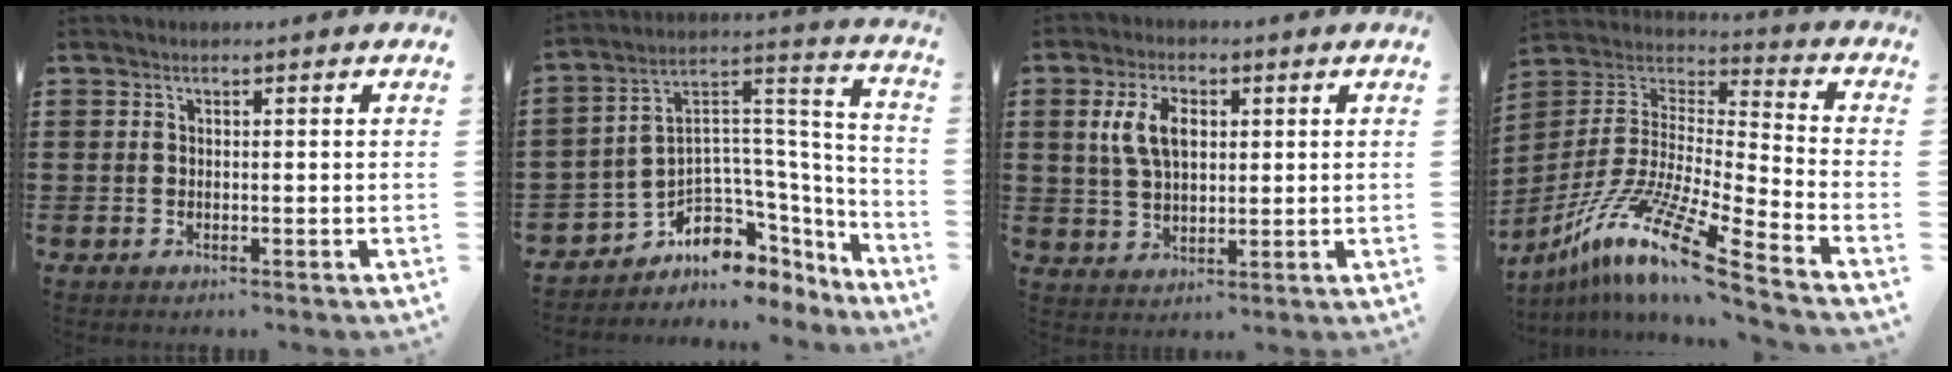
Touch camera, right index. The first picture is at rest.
{"total": 5.9, "force": [-1.5, 5.3, 2.3], "torque": [-0.068, -0.027, -0.019]}
{"total": 6.5, "force": [1.6, 3.9, 4.9], "torque": [-0.116, 0.012, 0.024]}
{"total": 14.0, "force": [-10.3, 0.8, 9.5], "torque": [-0.198, 0.002, -0.201]}